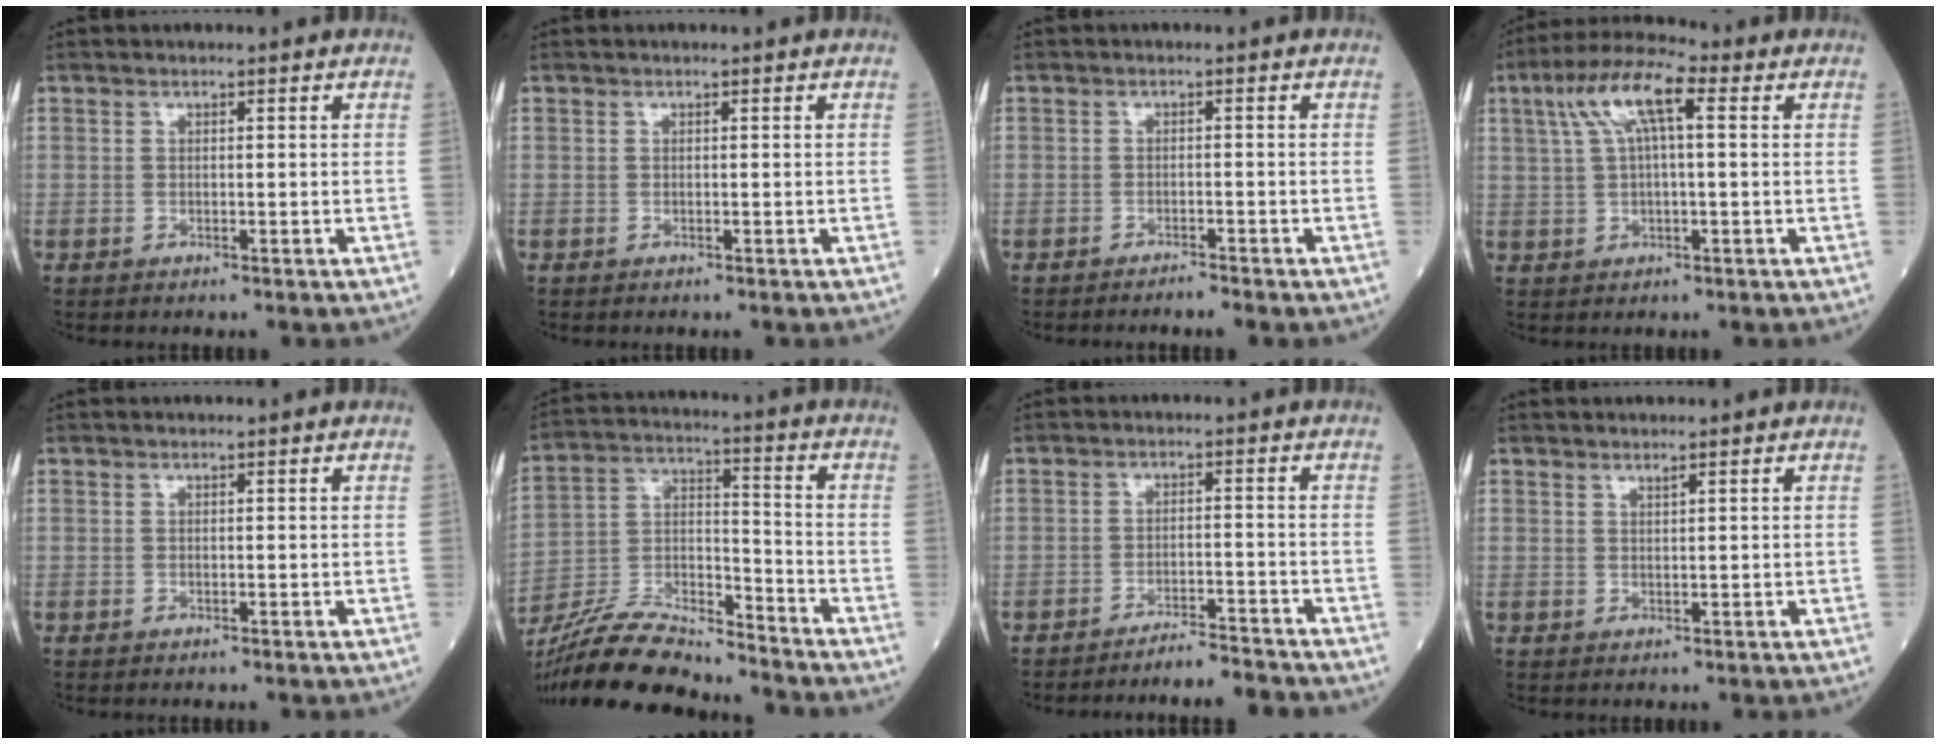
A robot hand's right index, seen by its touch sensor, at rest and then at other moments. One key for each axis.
{"total": 0.0}
{"total": 1.4, "fx": -1.4, "fy": -0.2, "fz": 0.4, "tx": -0.007, "ty": 0.000, "tz": -0.024}
{"total": 8.9, "fx": 3.1, "fy": 2.1, "fz": 8.1, "tx": -0.165, "ty": 0.035, "tz": 0.055}
{"total": 0.0}
{"total": 16.1, "fx": -15.1, "fy": 2.0, "fz": 5.4, "tx": -0.101, "ty": 0.006, "tz": -0.278}
{"total": 4.9, "fx": -4.8, "fy": -0.8, "fz": 0.3, "tx": 0.002, "ty": -0.003, "tz": -0.079}
{"total": 0.7, "fx": 0.6, "fy": -0.1, "fz": 0.3, "tx": -0.008, "ty": -0.004, "tz": 0.012}